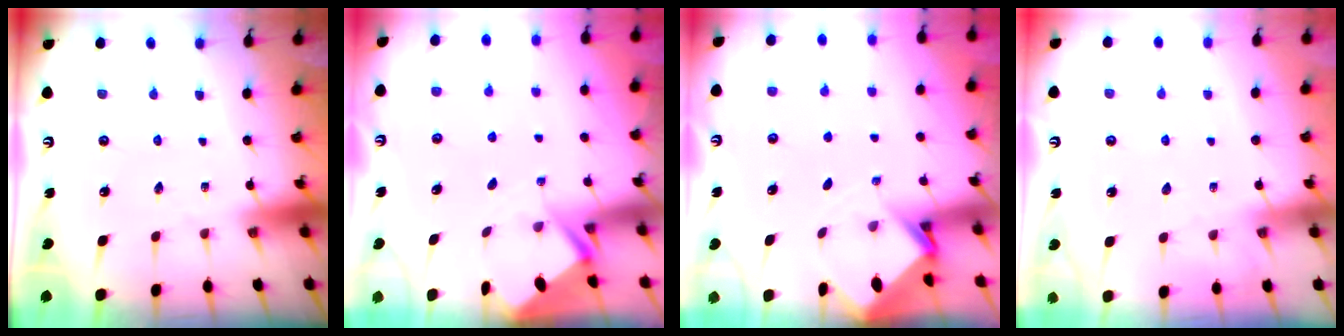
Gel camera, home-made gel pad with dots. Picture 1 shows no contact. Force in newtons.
{"total": 2.8, "press": 2.8, "slide": 0.4}
{"total": 2.9, "press": 2.9, "slide": 0.2}
{"total": 3.7, "press": 3.6, "slide": 0.6}